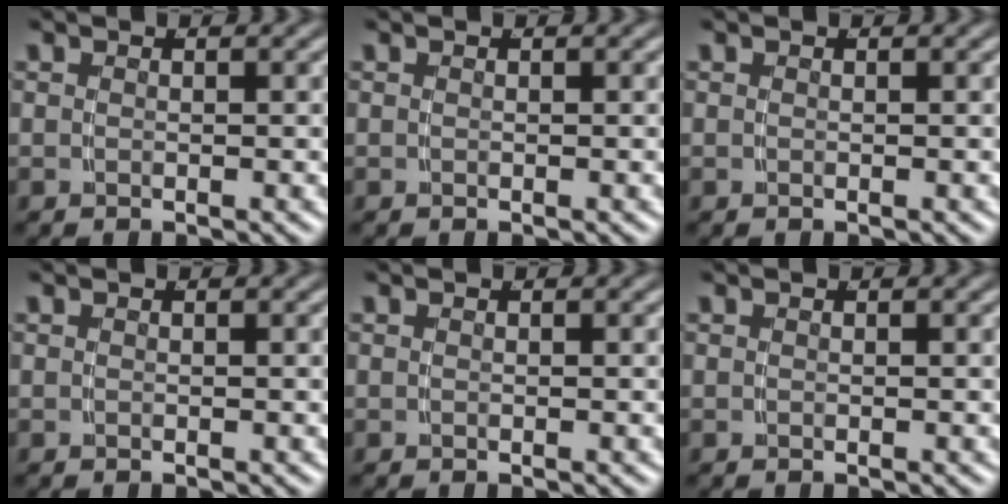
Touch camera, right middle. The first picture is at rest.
{"total": 0.0}
{"total": 0.0}
{"total": 0.0}
{"total": 1.1, "force": [-0.2, -1.1, -0.3], "torque": [0.016, -0.009, 0.006]}
{"total": 0.0}